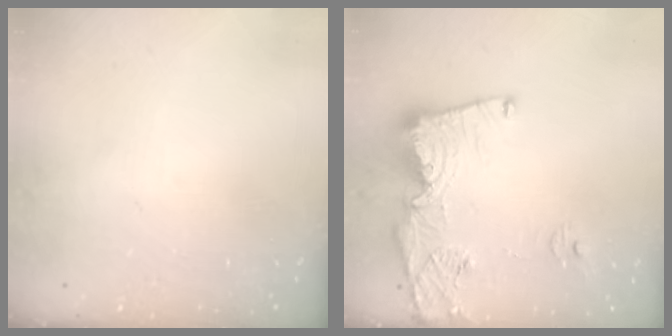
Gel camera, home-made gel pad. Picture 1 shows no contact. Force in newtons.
{"total": 14.7, "press": 14.6, "slide": 1.8}